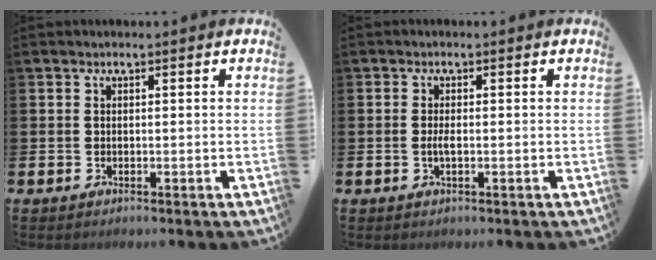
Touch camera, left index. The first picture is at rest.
{"total": 1.4, "force": [-0.3, 0.4, 1.3], "torque": [-0.029, 0.002, -0.004]}